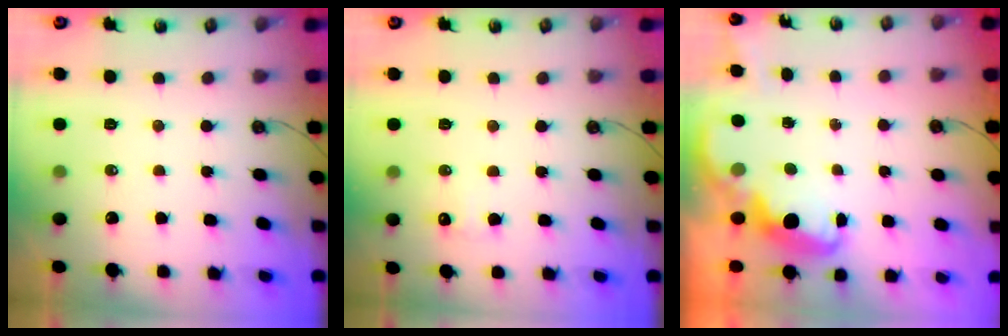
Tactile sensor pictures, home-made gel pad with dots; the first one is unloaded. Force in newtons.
{"total": 5.9, "press": 5.7, "slide": 1.3}
{"total": 2.7, "press": 2.6, "slide": 0.5}